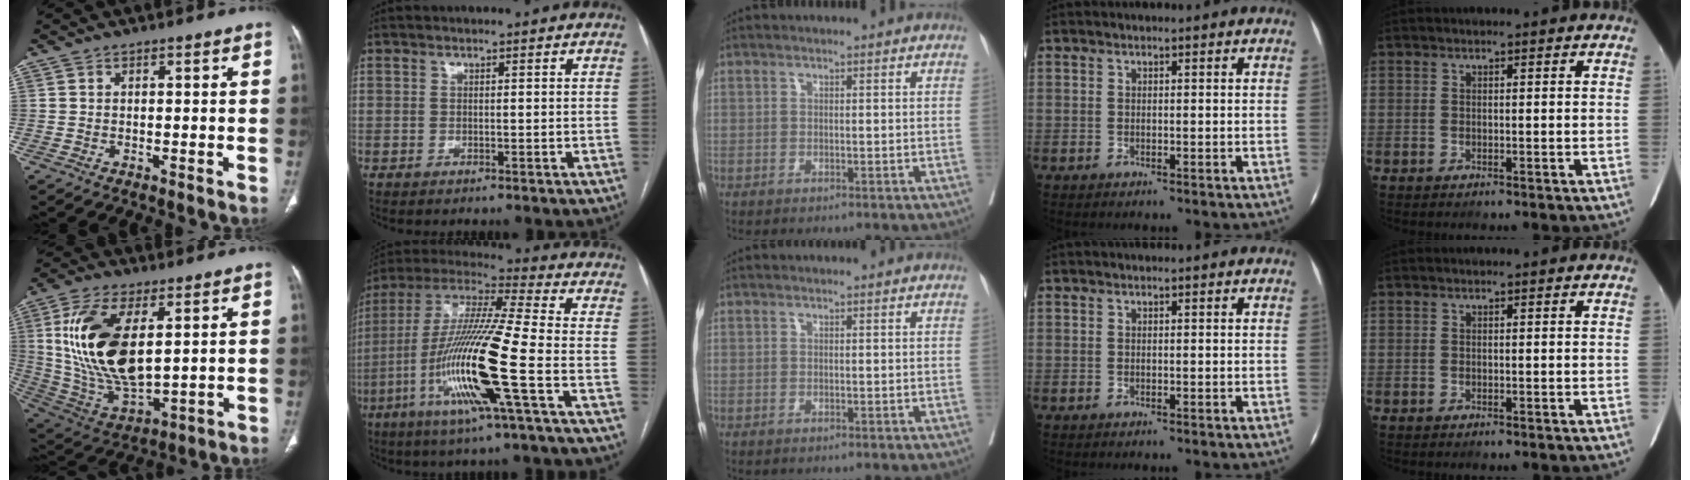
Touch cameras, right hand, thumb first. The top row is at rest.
{"thumb": {"total": 20.0, "force": [4.5, 9.6, 17.0], "torque": [-0.336, -0.024, 0.097]}, "index": {"total": 18.5, "force": [-5.8, -0.4, 17.6], "torque": [-0.360, -0.017, -0.119]}}